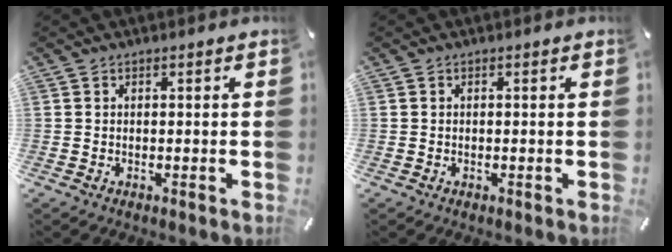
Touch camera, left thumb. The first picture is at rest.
{"total": 0.0}